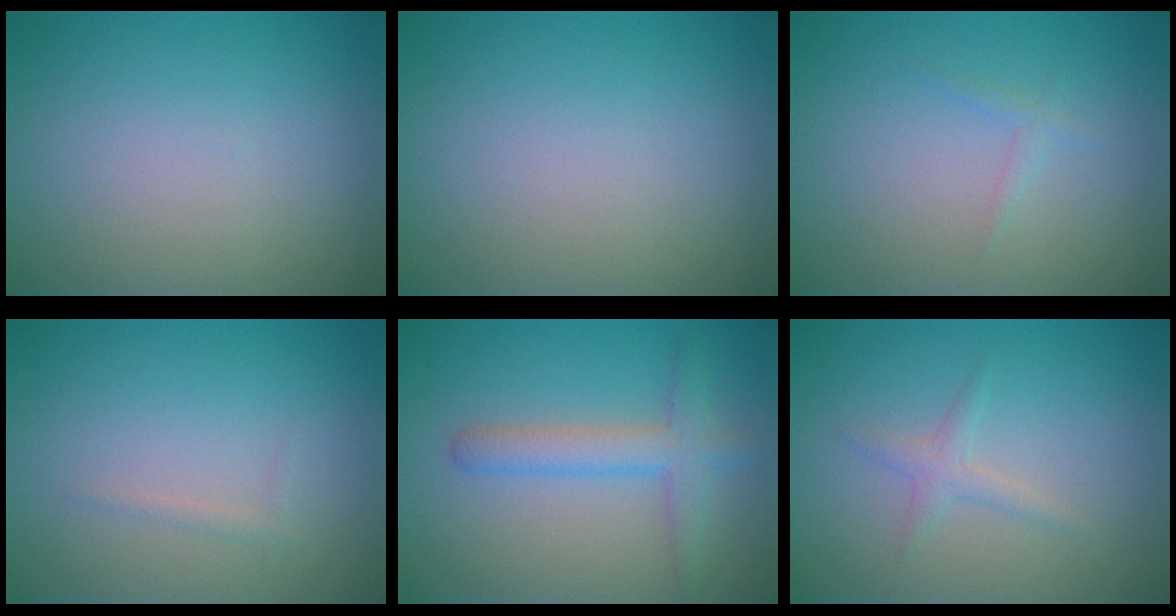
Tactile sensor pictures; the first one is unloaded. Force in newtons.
{"total": 0.0}
{"total": 0.8, "press": 0.8, "slide": 0.1}
{"total": 0.6, "press": 0.6, "slide": 0.1}
{"total": 3.1, "press": 3.1, "slide": 0.1}
{"total": 1.3, "press": 1.3, "slide": 0.0}